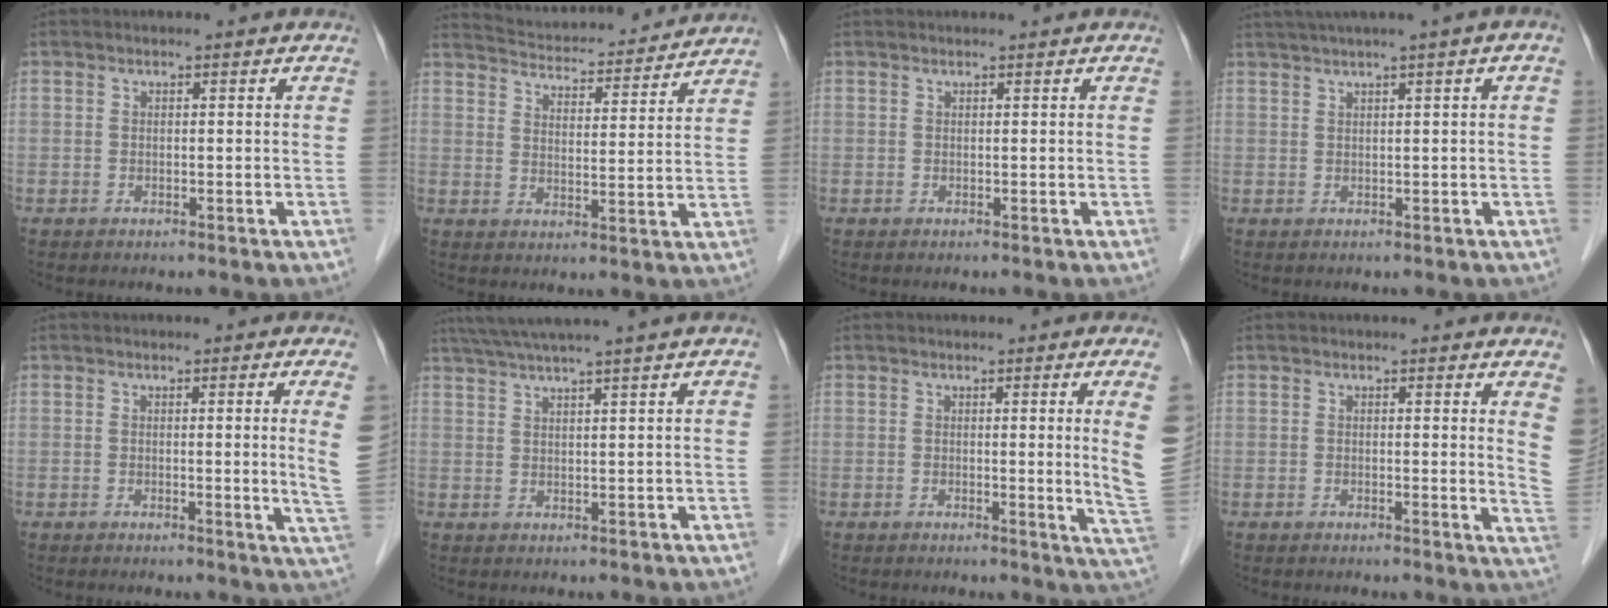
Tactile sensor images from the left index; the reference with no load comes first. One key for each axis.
{"total": 15.7, "fx": 15.1, "fy": 1.8, "fz": 3.8, "tx": -0.063, "ty": 0.013, "tz": 0.211}
{"total": 1.3, "fx": 1.3, "fy": 0.1, "fz": 0.3, "tx": -0.007, "ty": 0.023, "tz": 0.023}
{"total": 5.3, "fx": 3.1, "fy": -0.7, "fz": 4.2, "tx": -0.073, "ty": 0.025, "tz": 0.054}
{"total": 4.5, "fx": 0.9, "fy": -1.5, "fz": 4.2, "tx": -0.061, "ty": -0.014, "tz": 0.012}
{"total": 8.7, "fx": 7.2, "fy": -1.6, "fz": 4.7, "tx": -0.076, "ty": 0.027, "tz": 0.107}
{"total": 6.5, "fx": 1.4, "fy": -1.9, "fz": 6.0, "tx": -0.074, "ty": -0.020, "tz": 0.018}
{"total": 4.3, "fx": 2.6, "fy": 0.4, "fz": 3.4, "tx": -0.035, "ty": -0.013, "tz": 0.010}